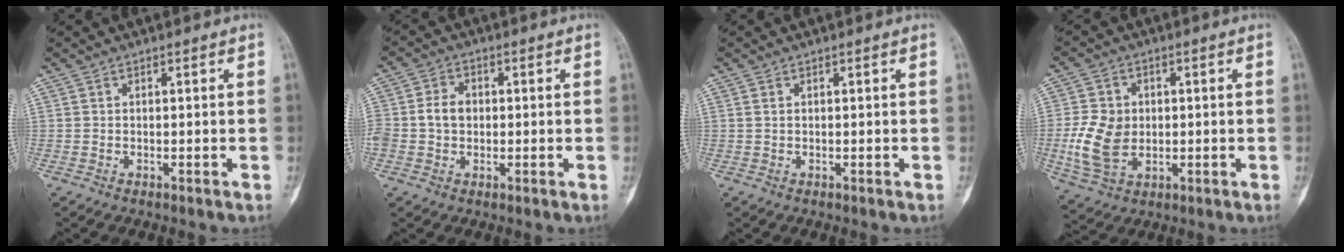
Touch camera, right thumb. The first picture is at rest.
{"total": 5.4, "force": [-0.1, 4.2, 3.3], "torque": [-0.059, 0.016, -0.003]}
{"total": 0.5, "force": [0.2, 0.3, 0.4], "torque": [-0.010, 0.004, 0.005]}
{"total": 10.1, "force": [-0.6, 7.5, 6.7], "torque": [-0.124, -0.002, -0.004]}